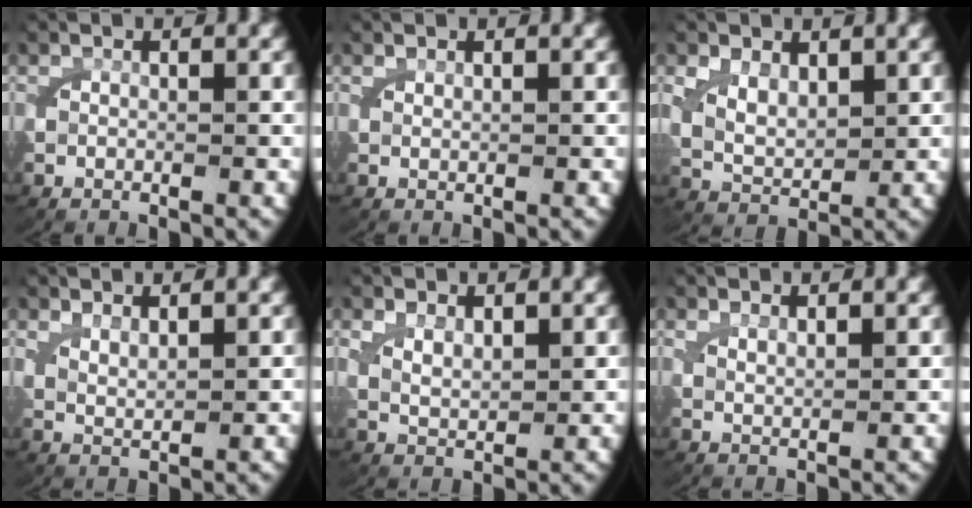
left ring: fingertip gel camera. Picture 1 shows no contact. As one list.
[{"total": 0.6, "force": [0.5, -0.1, 0.3], "torque": [-0.003, 0.000, 0.012]}, {"total": 3.6, "force": [1.0, 2.7, 2.2], "torque": [-0.061, -0.020, 0.028]}, {"total": 1.6, "force": [1.2, 0.1, 1.0], "torque": [-0.024, -0.008, 0.031]}, {"total": 1.7, "force": [1.0, 0.7, 1.2], "torque": [-0.031, -0.013, 0.029]}, {"total": 1.1, "force": [1.0, -0.4, 0.4], "torque": [-0.007, -0.004, 0.023]}]